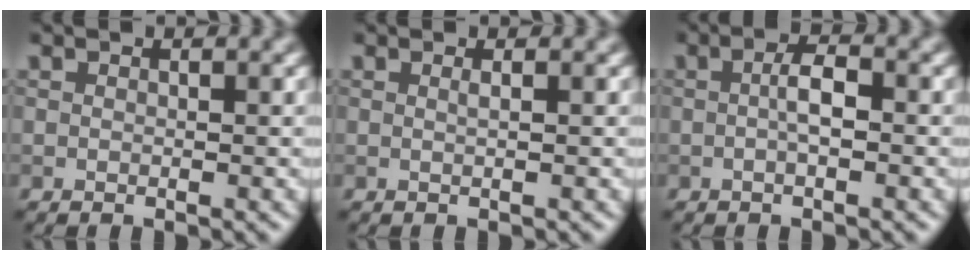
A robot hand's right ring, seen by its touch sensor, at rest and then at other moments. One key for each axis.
{"total": 0.7, "fx": 0.2, "fy": 0.3, "fz": 0.7, "tx": -0.007, "ty": -0.003, "tz": -0.005}
{"total": 2.3, "fx": -0.3, "fy": 0.7, "fz": 2.1, "tx": -0.043, "ty": 0.004, "tz": -0.009}